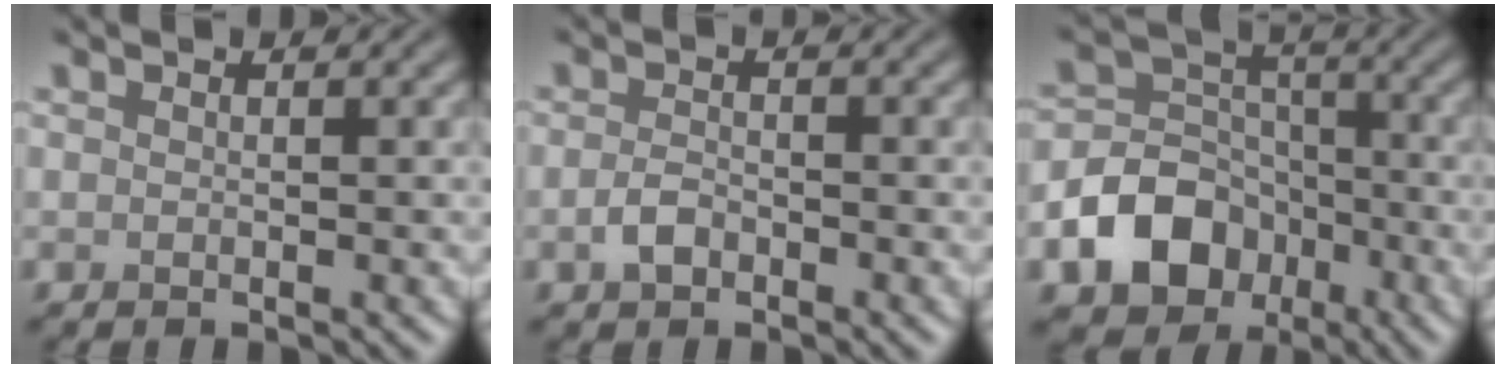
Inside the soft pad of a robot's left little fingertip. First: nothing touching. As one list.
[{"total": 1.7, "force": [-0.8, 1.0, 1.1], "torque": [-0.024, 0.000, -0.019]}, {"total": 12.0, "force": [-5.8, 9.6, 4.2], "torque": [-0.072, -0.033, -0.121]}]